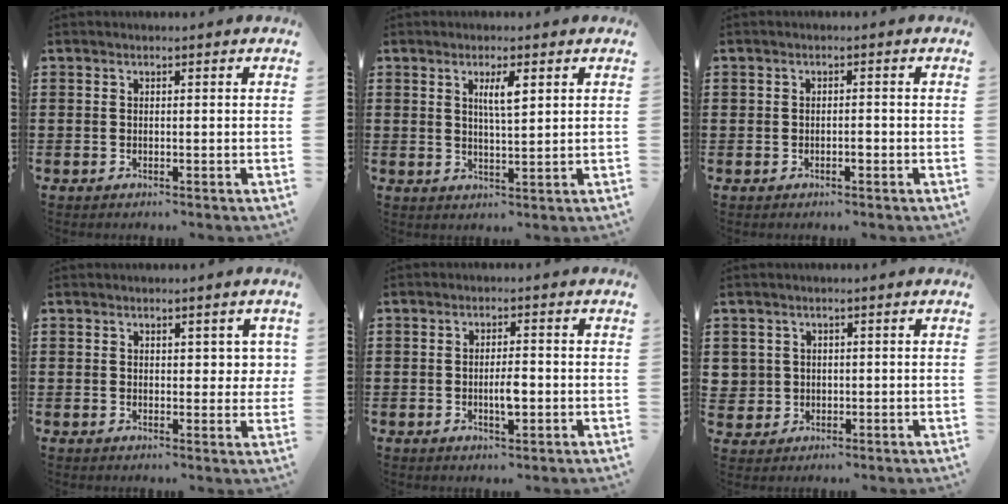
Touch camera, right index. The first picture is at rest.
{"total": 3.6, "force": [1.4, 0.7, 3.2], "torque": [-0.066, 0.004, 0.021]}
{"total": 1.1, "force": [-0.5, 0.5, 0.9], "torque": [-0.016, -0.001, -0.008]}
{"total": 2.5, "force": [1.3, 1.5, 1.5], "torque": [-0.008, 0.000, 0.017]}
{"total": 3.6, "force": [-0.6, 1.1, 3.4], "torque": [-0.060, 0.002, -0.012]}
{"total": 2.2, "force": [0.4, 2.1, 0.1], "torque": [-0.015, 0.007, 0.006]}